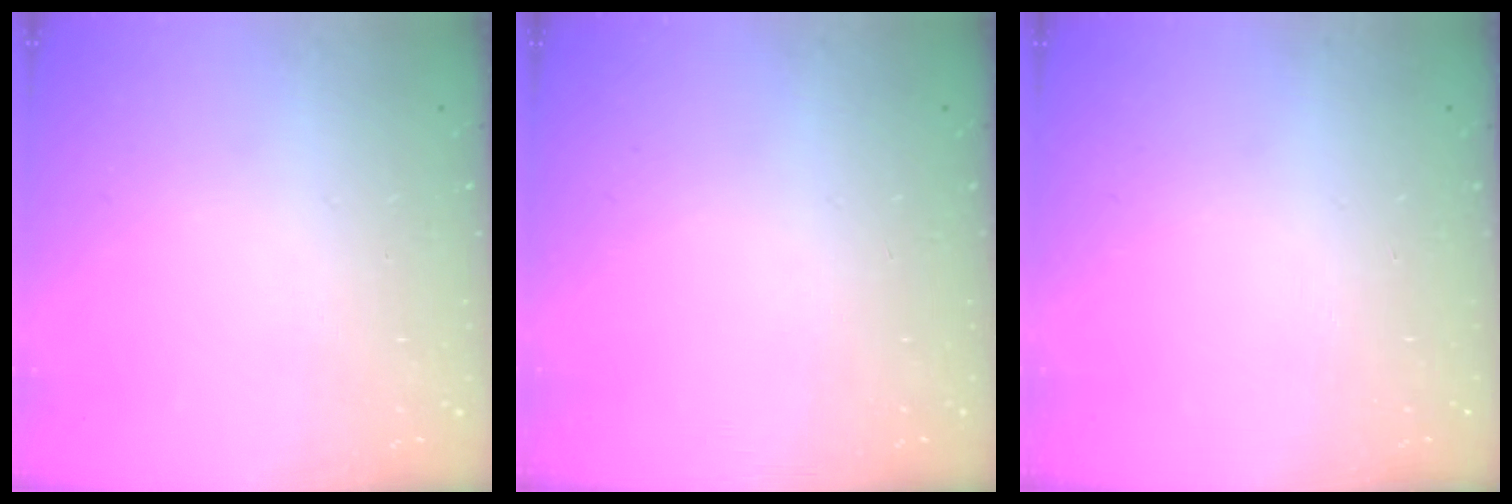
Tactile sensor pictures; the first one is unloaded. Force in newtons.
{"total": 0.0}
{"total": 0.0}